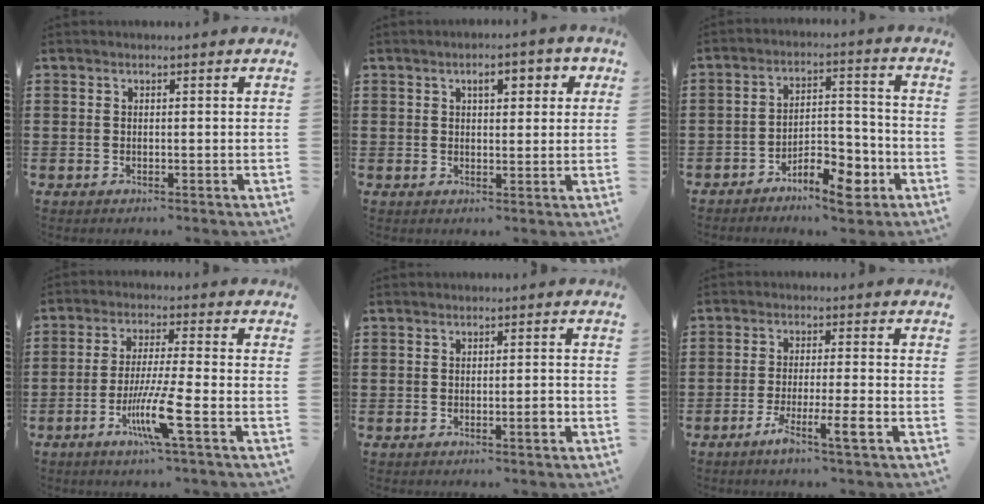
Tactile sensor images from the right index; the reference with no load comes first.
{"total": 3.6, "force": [1.3, 1.5, 3.0], "torque": [-0.047, 0.004, 0.013]}
{"total": 7.8, "force": [-5.3, 3.0, 4.9], "torque": [-0.075, 0.019, -0.092]}
{"total": 8.2, "force": [-3.6, 0.0, 7.4], "torque": [-0.146, -0.015, -0.069]}
{"total": 1.8, "force": [-0.8, 0.1, 1.6], "torque": [-0.028, -0.005, -0.013]}
{"total": 5.7, "force": [-3.3, -0.2, 4.6], "torque": [-0.088, -0.017, -0.059]}